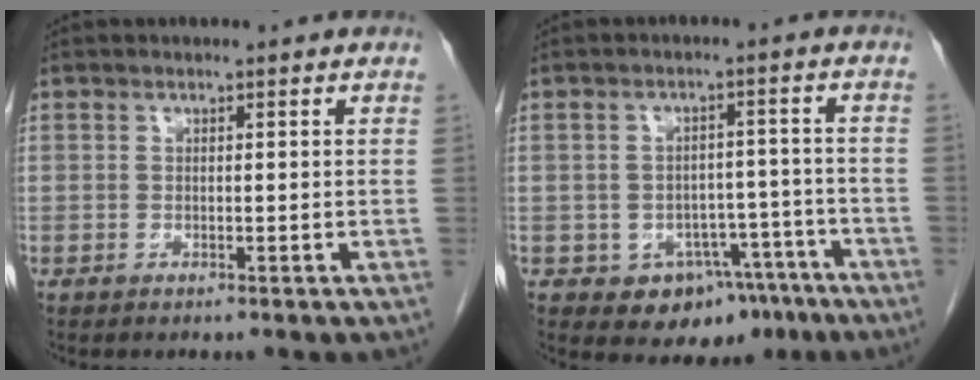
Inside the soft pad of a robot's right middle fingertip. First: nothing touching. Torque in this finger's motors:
{"motor_torque": [0.72, -0.60, 0.03, 0.02]}